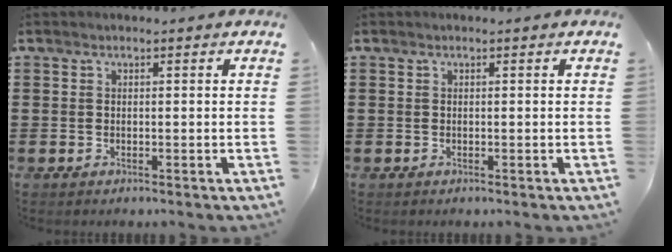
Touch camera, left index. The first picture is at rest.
{"total": 0.0}